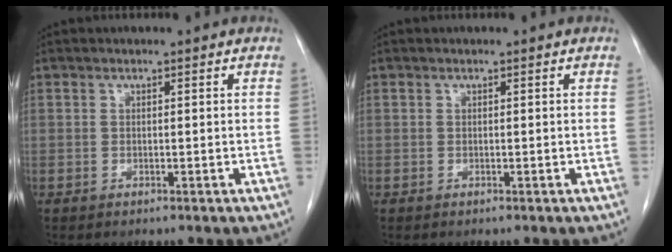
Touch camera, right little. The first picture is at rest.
{"total": 0.0}